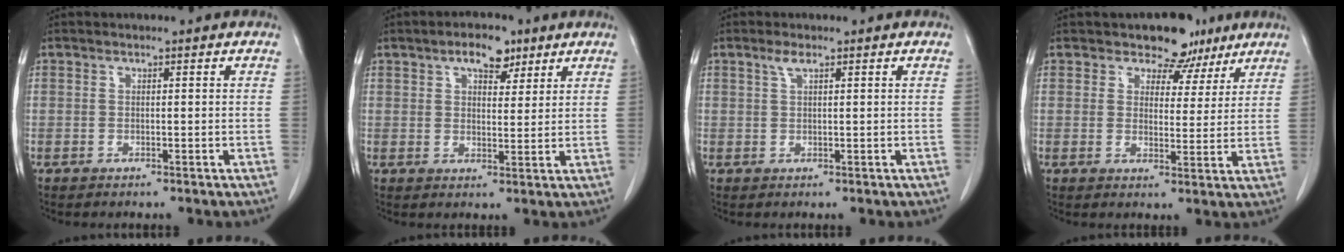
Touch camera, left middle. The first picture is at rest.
{"total": 5.5, "force": [3.4, 2.5, 3.4], "torque": [-0.050, 0.009, 0.053]}
{"total": 1.4, "force": [0.9, 0.3, 1.1], "torque": [-0.023, 0.006, 0.019]}
{"total": 6.3, "force": [4.7, 3.9, 1.5], "torque": [-0.007, 0.000, 0.066]}